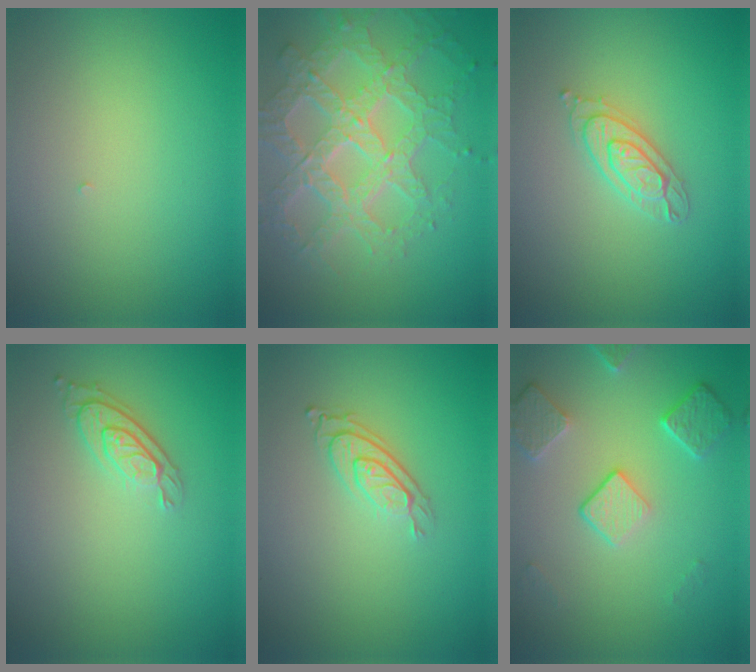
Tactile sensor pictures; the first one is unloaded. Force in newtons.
{"total": 7.8, "press": 5.6, "slide": 5.3}
{"total": 2.3, "press": 2.2, "slide": 0.5}
{"total": 2.9, "press": 2.2, "slide": 1.9}
{"total": 2.9, "press": 2.1, "slide": 2.1}
{"total": 4.0, "press": 3.2, "slide": 2.5}